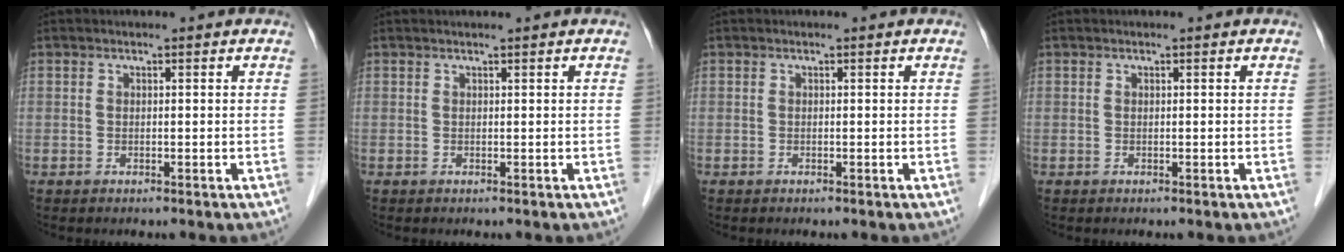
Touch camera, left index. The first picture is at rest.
{"total": 0.8, "force": [0.7, -0.1, 0.4], "torque": [-0.005, 0.008, 0.015]}
{"total": 0.0}
{"total": 0.0}